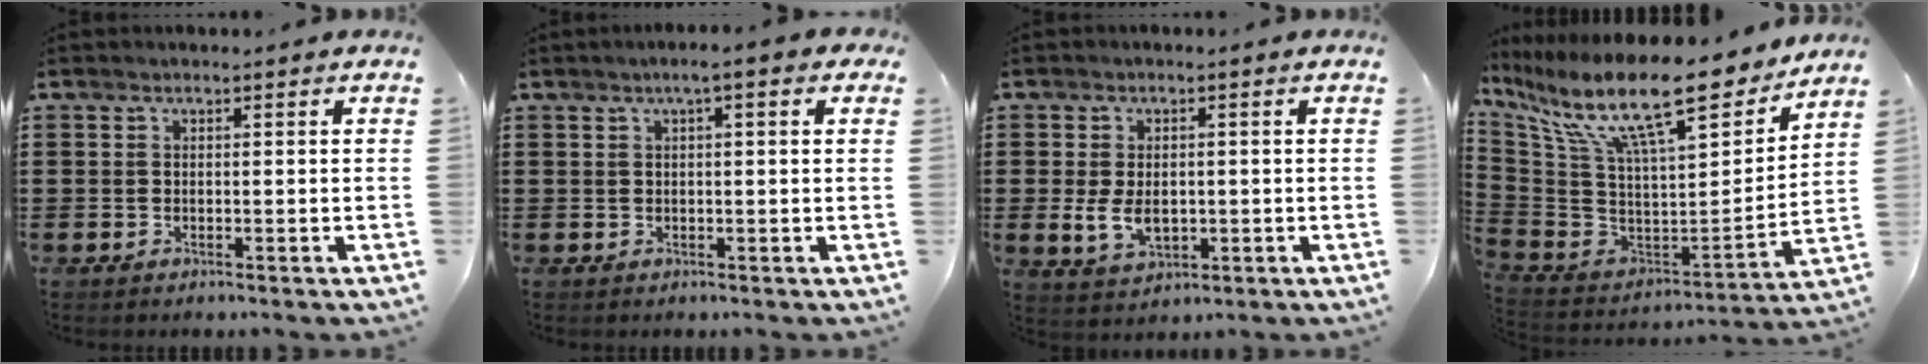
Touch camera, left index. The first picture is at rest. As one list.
[{"total": 2.3, "force": [0.8, 0.1, 2.2], "torque": [-0.043, 0.001, 0.014]}, {"total": 4.7, "force": [-0.3, 3.1, 3.5], "torque": [-0.068, 0.002, -0.008]}, {"total": 16.8, "force": [11.5, 3.2, 11.8], "torque": [-0.255, -0.070, 0.189]}]